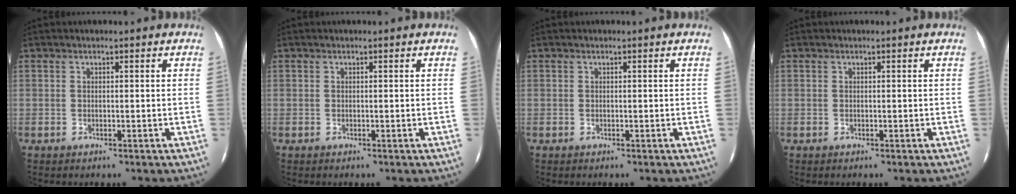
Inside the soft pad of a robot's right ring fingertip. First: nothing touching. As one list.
[{"total": 0.0}, {"total": 0.0}, {"total": 0.0}]